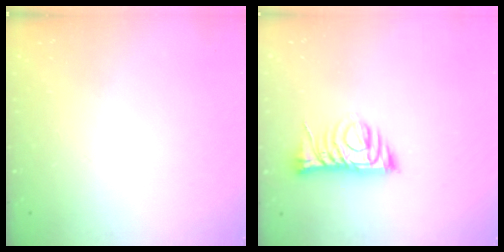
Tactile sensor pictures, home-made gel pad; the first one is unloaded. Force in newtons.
{"total": 8.2, "press": 8.2, "slide": 0.6}